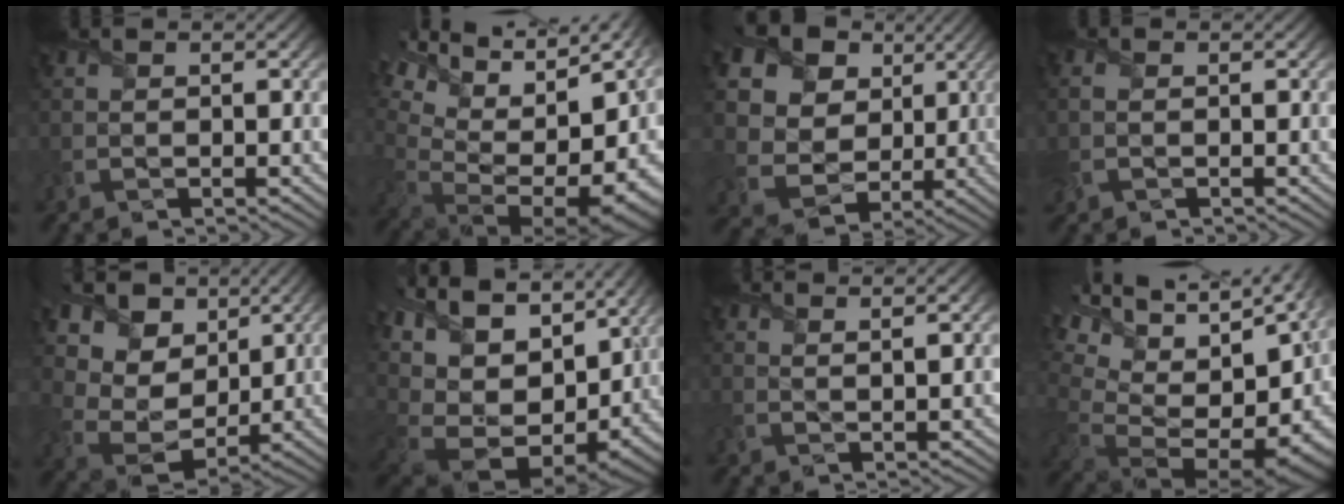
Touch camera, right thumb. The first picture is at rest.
{"total": 18.6, "force": [1.9, 11.2, 14.7], "torque": [-0.263, 0.009, 0.069]}
{"total": 16.1, "force": [7.0, 12.5, 7.4], "torque": [-0.220, 0.052, 0.141]}
{"total": 1.8, "force": [-0.2, 1.3, 1.2], "torque": [-0.039, 0.000, -0.004]}
{"total": 11.6, "force": [6.5, 7.9, 5.5], "torque": [-0.142, 0.021, 0.109]}
{"total": 17.5, "force": [2.2, 11.4, 13.1], "torque": [-0.264, -0.012, 0.095]}
{"total": 3.9, "force": [3.3, -0.1, 2.1], "torque": [-0.030, -0.003, 0.052]}
{"total": 19.3, "force": [0.3, 12.4, 14.8], "torque": [-0.259, 0.003, 0.020]}